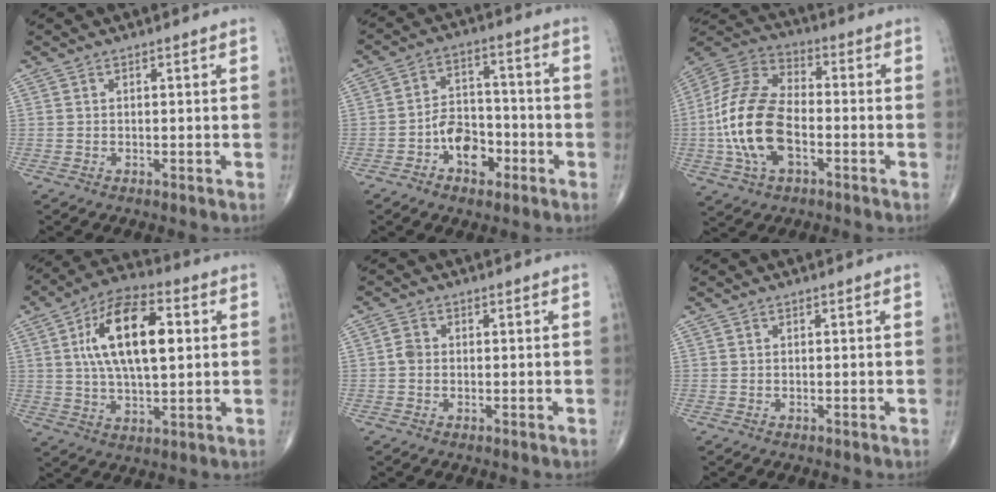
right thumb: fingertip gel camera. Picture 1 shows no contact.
{"total": 8.7, "force": [-3.8, 5.7, 5.4], "torque": [-0.059, 0.038, -0.066]}
{"total": 18.0, "force": [-3.5, 10.1, 14.5], "torque": [-0.298, 0.026, -0.068]}
{"total": 16.9, "force": [3.5, 7.8, 14.5], "torque": [-0.241, 0.010, 0.057]}
{"total": 1.9, "force": [-0.2, 1.5, 1.2], "torque": [-0.019, 0.003, -0.007]}
{"total": 0.0}